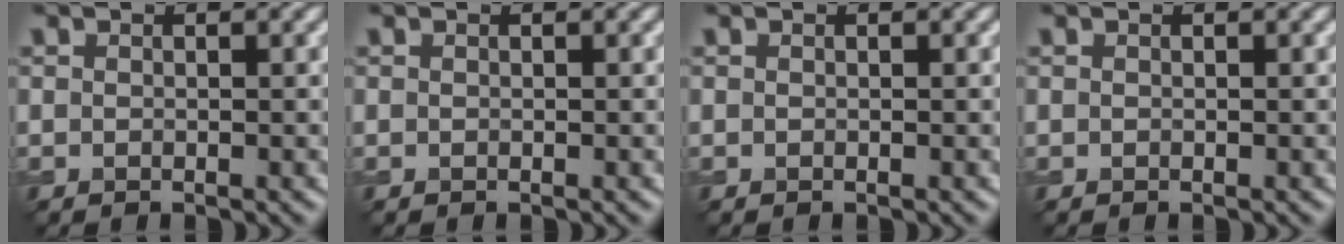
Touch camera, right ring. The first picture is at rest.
{"total": 0.0}
{"total": 0.0}
{"total": 0.0}